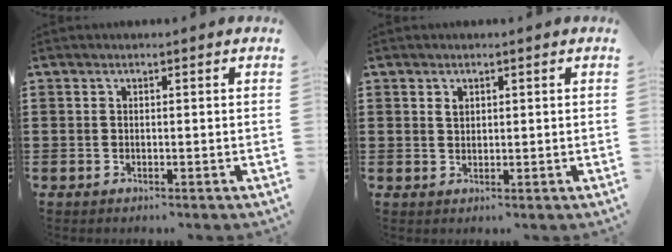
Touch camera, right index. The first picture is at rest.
{"total": 1.2, "force": [0.7, 0.9, 0.5], "torque": [-0.013, 0.003, 0.014]}